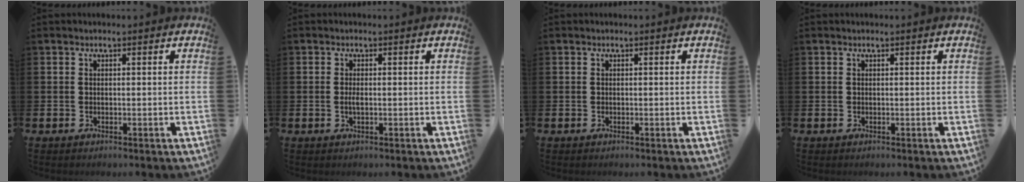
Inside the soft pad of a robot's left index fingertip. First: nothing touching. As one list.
[{"total": 1.2, "force": [-0.1, 0.4, 1.1], "torque": [-0.020, 0.001, -0.003]}, {"total": 0.0}, {"total": 0.0}]